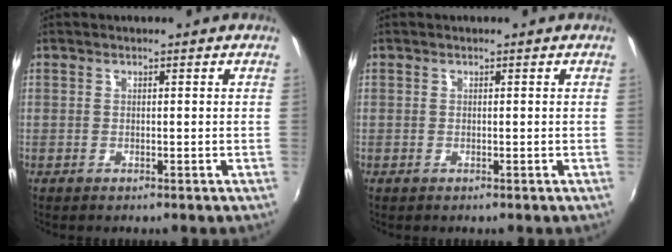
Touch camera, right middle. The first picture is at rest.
{"total": 0.0}